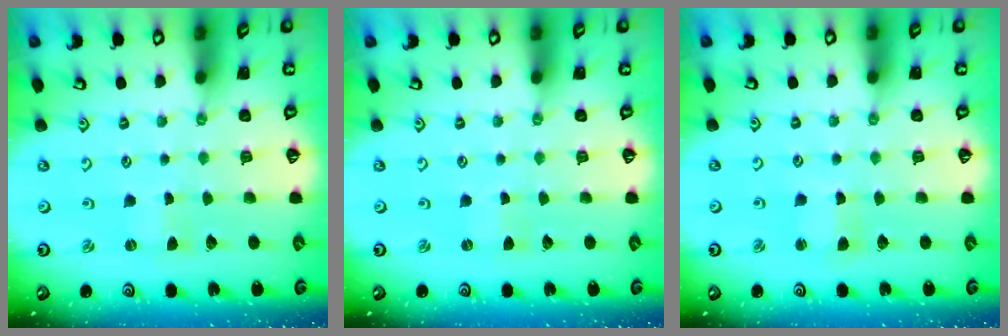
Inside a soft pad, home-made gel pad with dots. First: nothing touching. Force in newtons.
{"total": 0.0}
{"total": 2.5, "press": 2.5, "slide": 0.3}